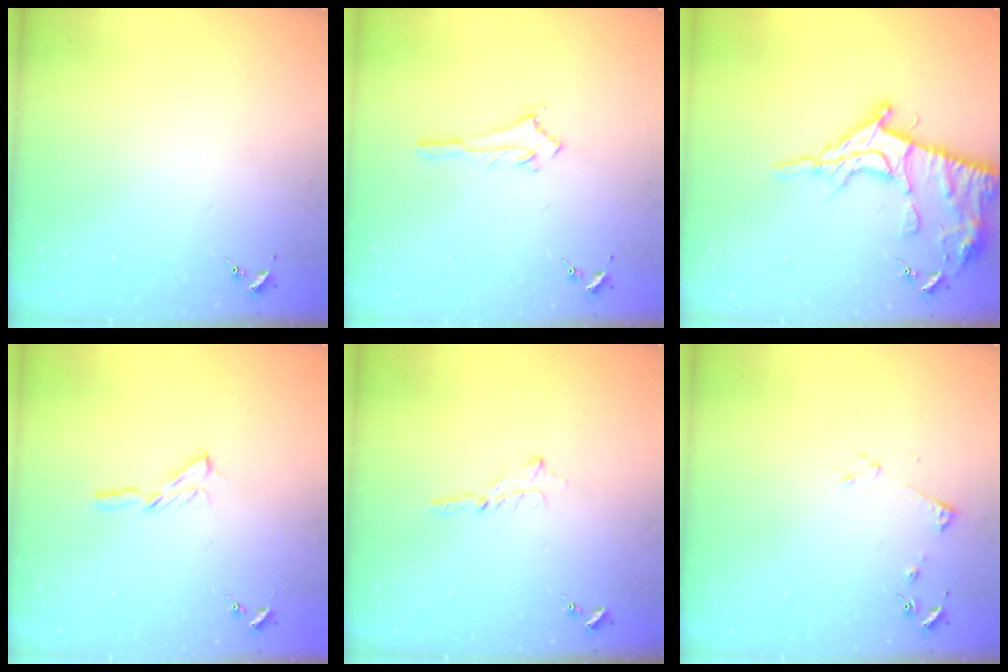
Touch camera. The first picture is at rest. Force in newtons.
{"total": 2.9, "press": 2.8, "slide": 0.4}
{"total": 16.7, "press": 16.7, "slide": 1.6}
{"total": 4.0, "press": 4.0, "slide": 0.4}
{"total": 2.0, "press": 2.0, "slide": 0.2}
{"total": 4.5, "press": 4.5, "slide": 0.6}